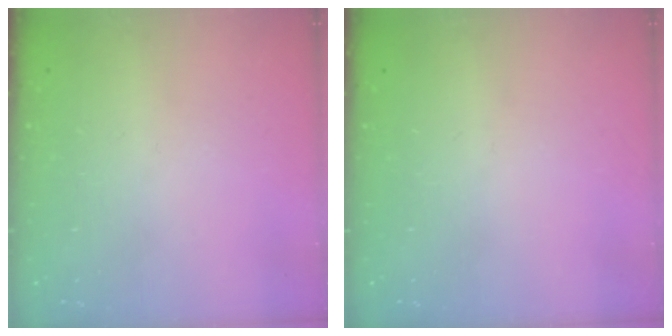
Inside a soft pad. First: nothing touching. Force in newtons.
{"total": 0.0}